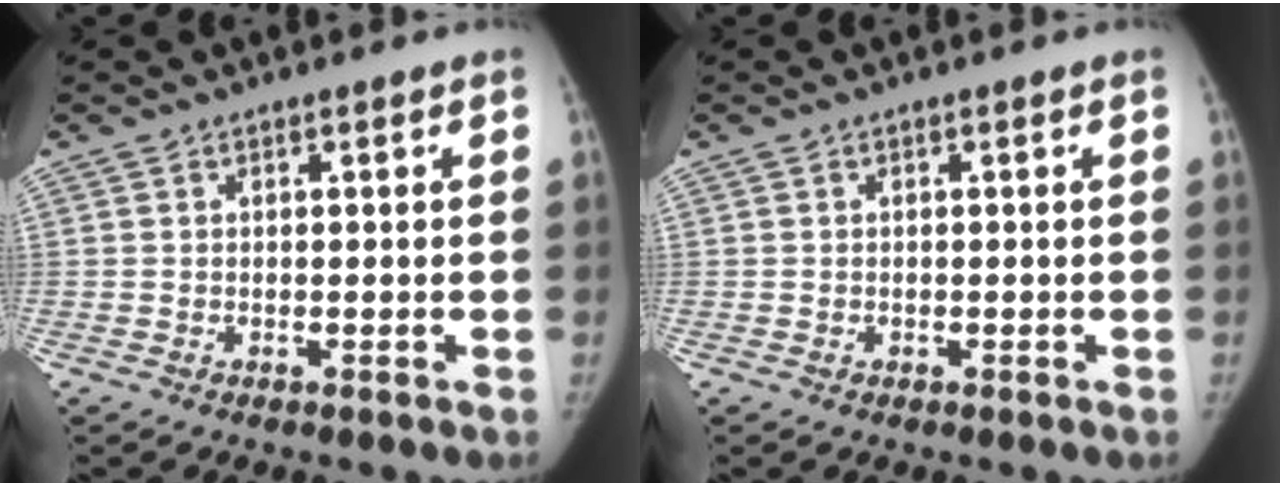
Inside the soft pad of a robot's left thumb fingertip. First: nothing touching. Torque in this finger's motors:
{"motor_torque": [-0.21, -0.15, 0.27, 0.29, 0.00]}